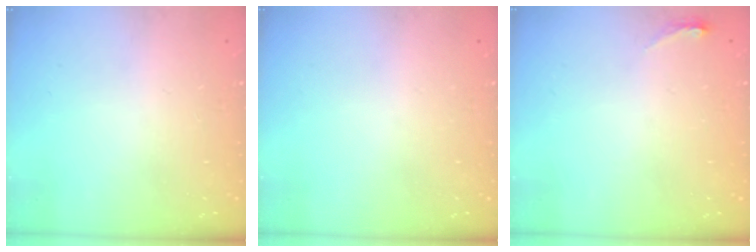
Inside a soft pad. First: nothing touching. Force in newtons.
{"total": 0.0}
{"total": 3.8, "press": 3.5, "slide": 1.6}